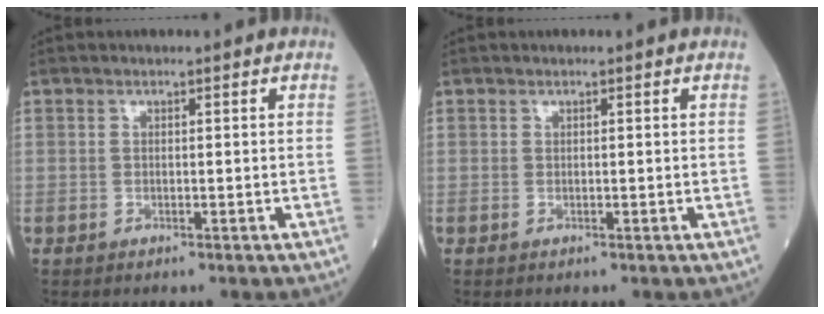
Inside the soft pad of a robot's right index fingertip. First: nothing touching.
{"total": 0.0}